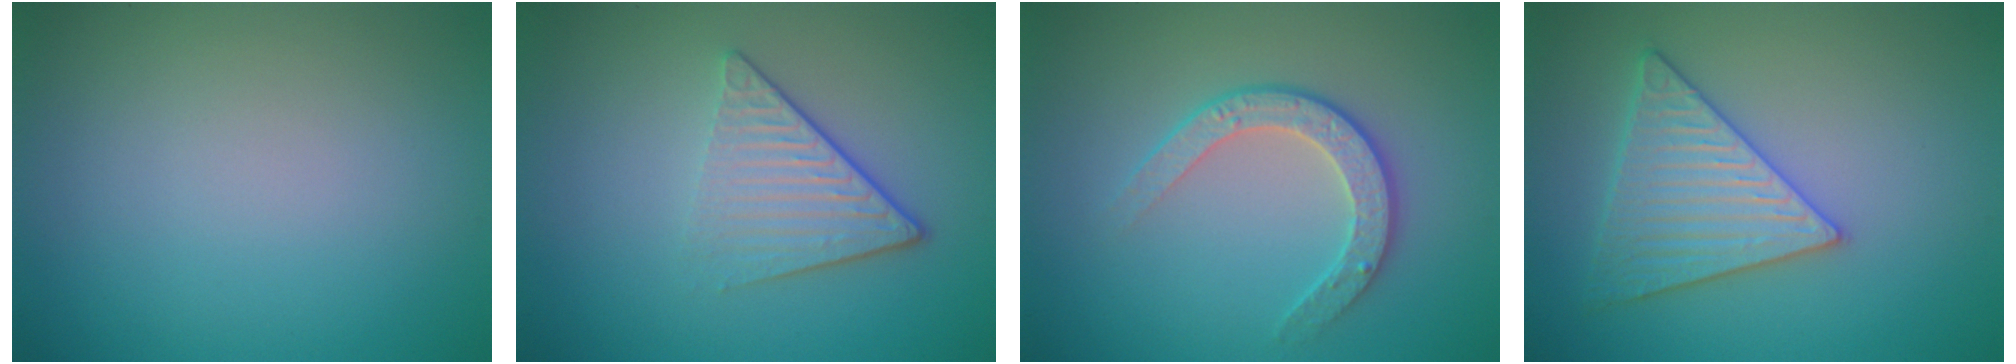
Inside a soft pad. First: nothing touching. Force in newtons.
{"total": 4.3, "press": 2.8, "slide": 3.3}
{"total": 3.0, "press": 2.7, "slide": 1.3}
{"total": 4.6, "press": 4.2, "slide": 1.9}